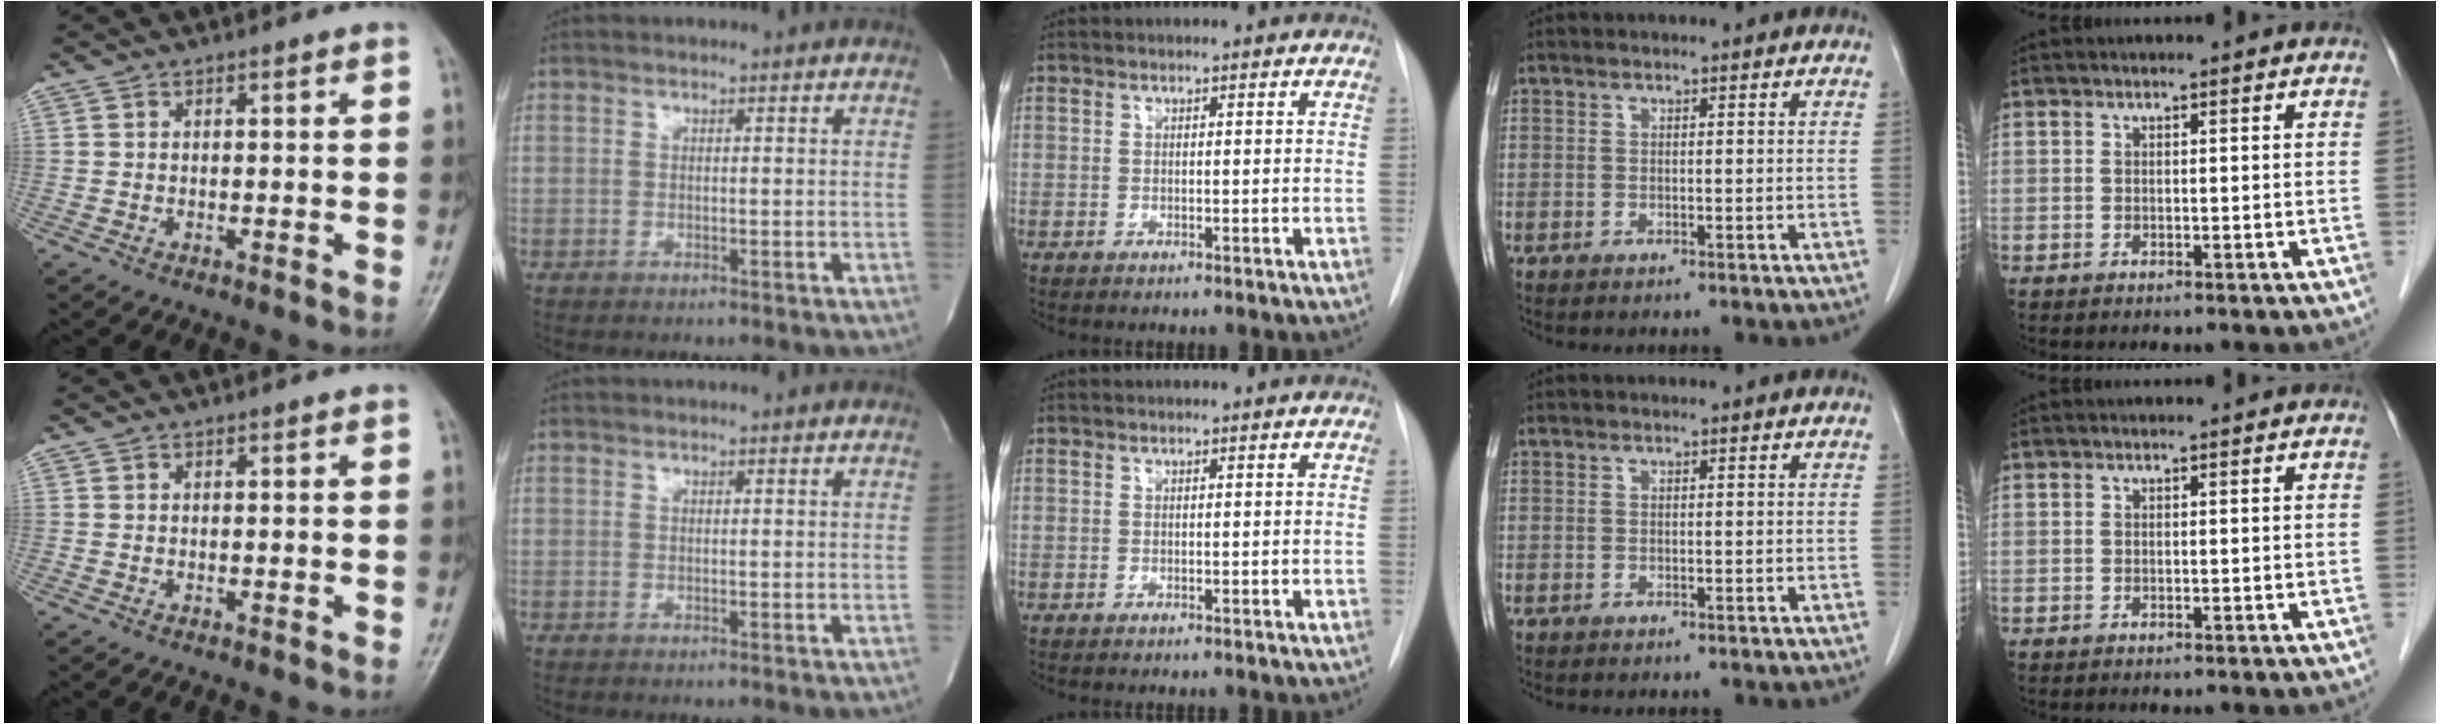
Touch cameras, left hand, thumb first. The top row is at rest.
{}